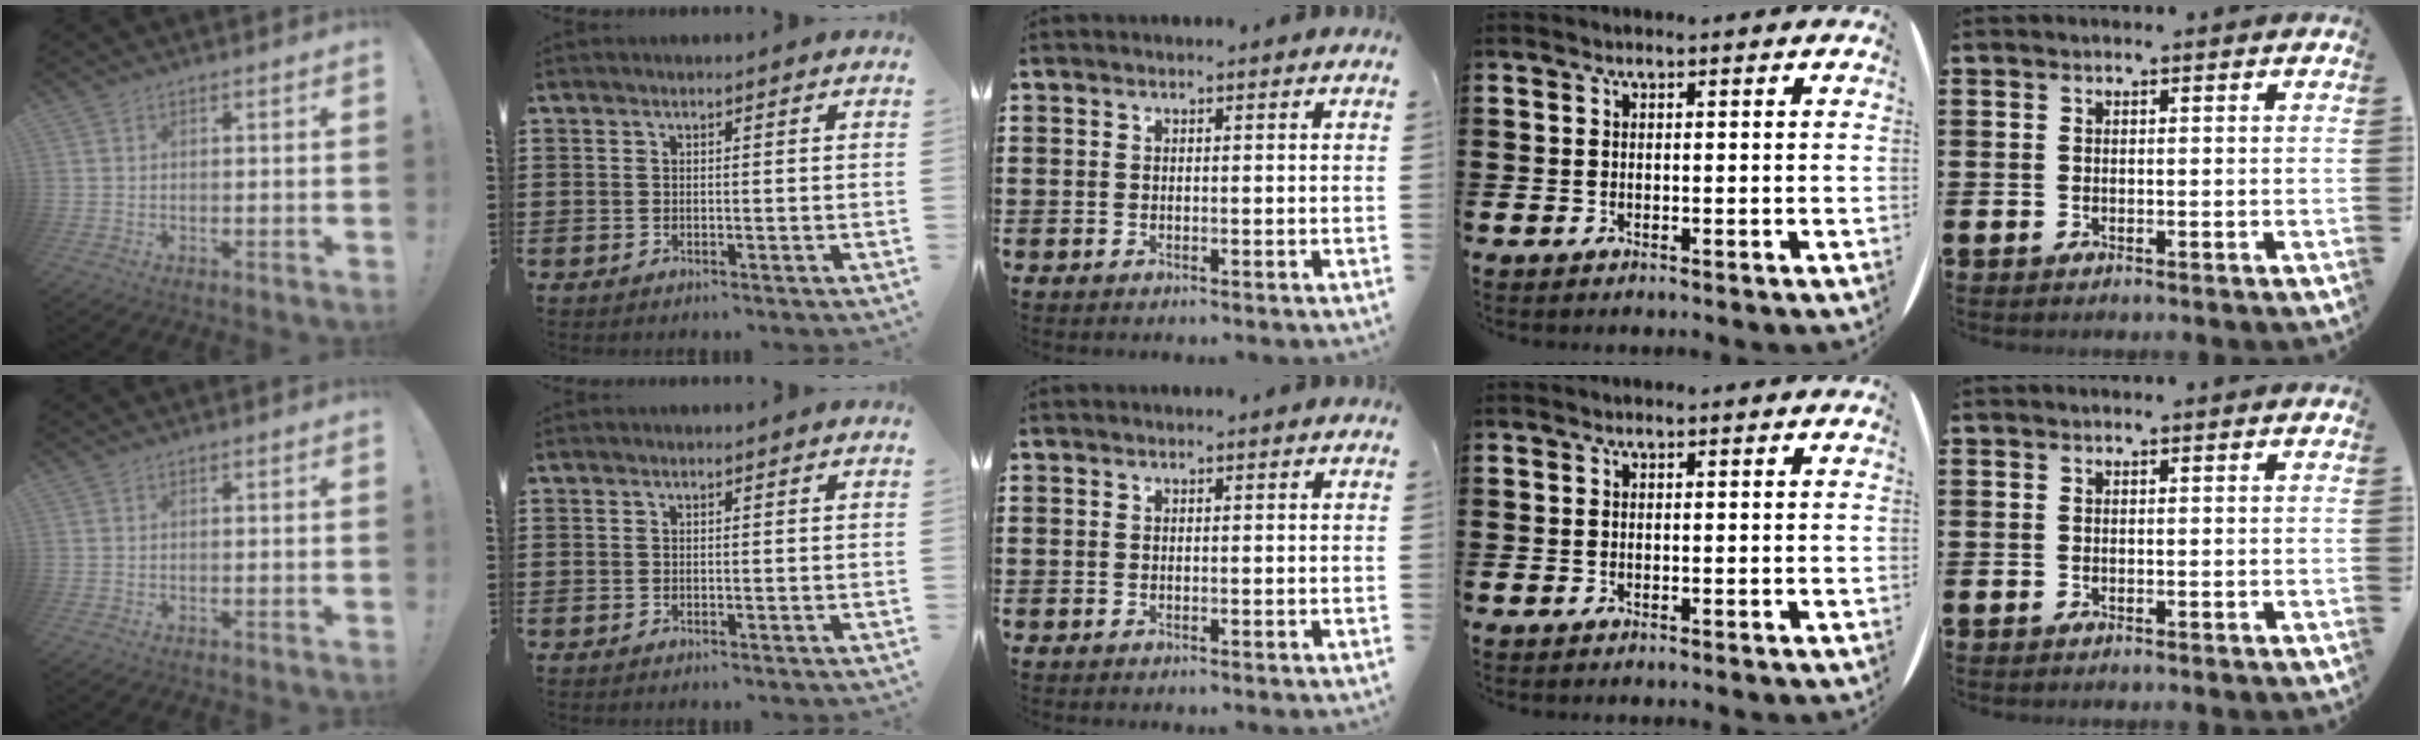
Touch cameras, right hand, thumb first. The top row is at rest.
{}